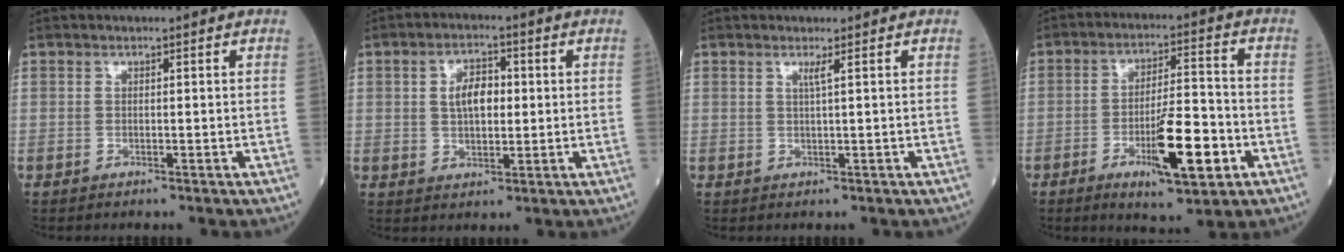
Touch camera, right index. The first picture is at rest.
{"total": 5.5, "force": [0.9, 2.8, 4.6], "torque": [-0.086, 0.011, 0.019]}
{"total": 1.1, "force": [0.6, -0.4, 0.8], "torque": [-0.025, -0.005, 0.015]}
{"total": 11.4, "force": [-4.4, 2.1, 10.4], "torque": [-0.174, -0.006, -0.066]}